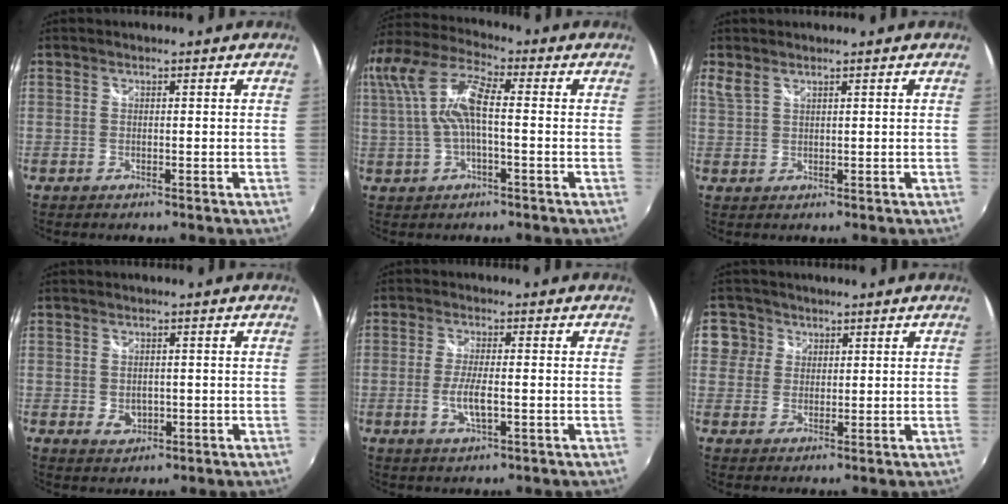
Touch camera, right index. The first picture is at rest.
{"total": 12.6, "force": [1.1, 4.4, 11.8], "torque": [-0.222, 0.011, 0.021]}
{"total": 2.0, "force": [1.4, 0.6, 1.2], "torque": [-0.029, 0.001, 0.032]}
{"total": 3.5, "force": [-0.4, 2.8, 2.0], "torque": [-0.034, -0.004, -0.004]}
{"total": 5.0, "force": [-1.3, 1.3, 4.7], "torque": [-0.094, -0.009, -0.022]}
{"total": 4.2, "force": [1.3, 4.0, 0.2], "torque": [0.011, 0.020, 0.018]}